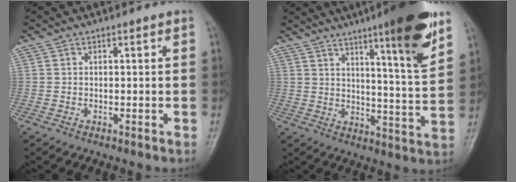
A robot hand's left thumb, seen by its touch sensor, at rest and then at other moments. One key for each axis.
{"total": 15.8, "fx": 9.3, "fy": 1.6, "fz": 12.7, "tx": -0.168, "ty": -0.053, "tz": 0.136}